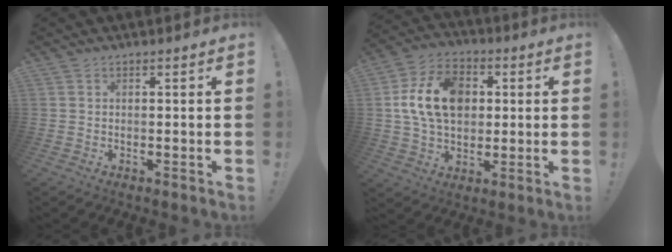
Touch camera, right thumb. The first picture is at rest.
{"total": 17.0, "force": [2.5, 12.5, 11.2], "torque": [-0.190, 0.002, 0.051]}